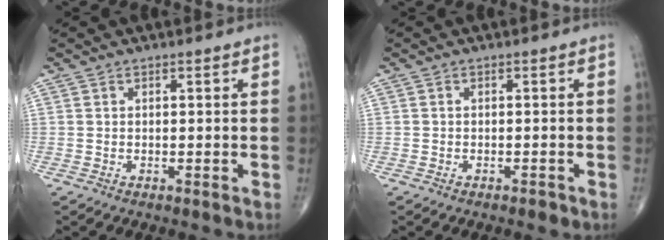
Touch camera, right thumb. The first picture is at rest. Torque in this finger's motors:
{"motor_torque": [0.24, 0.00, -0.03, -0.18, 0.06]}